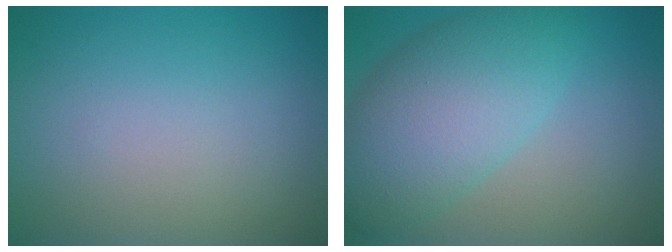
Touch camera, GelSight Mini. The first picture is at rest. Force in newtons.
{"total": 7.6, "press": 7.5, "slide": 0.3}